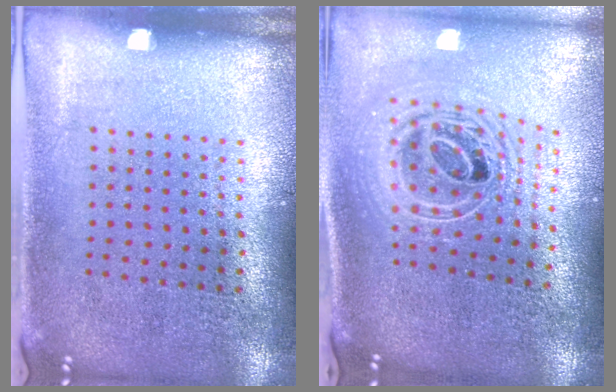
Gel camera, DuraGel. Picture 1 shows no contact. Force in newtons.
{"total": 2.4, "press": 1.8, "slide": 1.7}